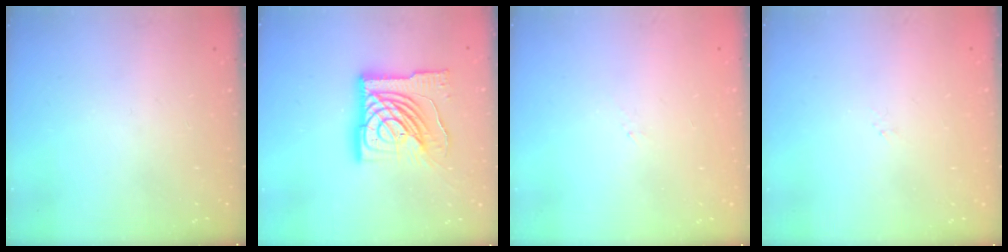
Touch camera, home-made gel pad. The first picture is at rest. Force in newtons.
{"total": 23.1, "press": 22.9, "slide": 2.5}
{"total": 1.2, "press": 1.2, "slide": 0.3}
{"total": 1.3, "press": 1.2, "slide": 0.3}